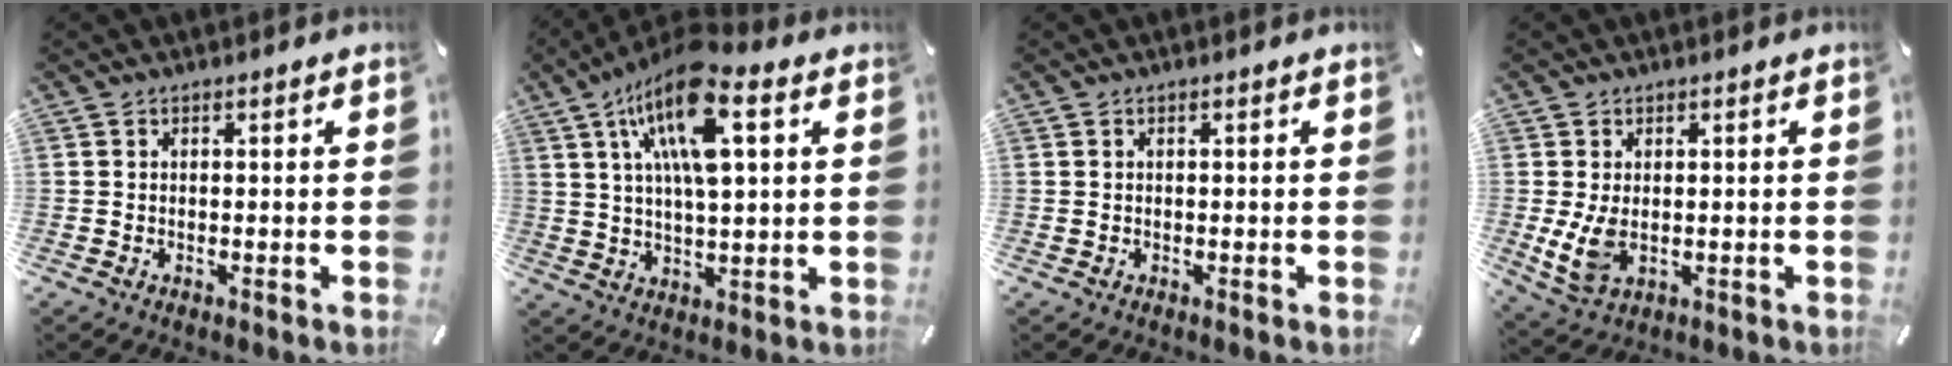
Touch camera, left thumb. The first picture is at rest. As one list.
[{"total": 16.1, "force": [7.0, 5.7, 13.4], "torque": [-0.267, -0.011, 0.115]}, {"total": 0.0}, {"total": 5.9, "force": [0.4, 4.0, 4.3], "torque": [-0.096, -0.006, 0.007]}]